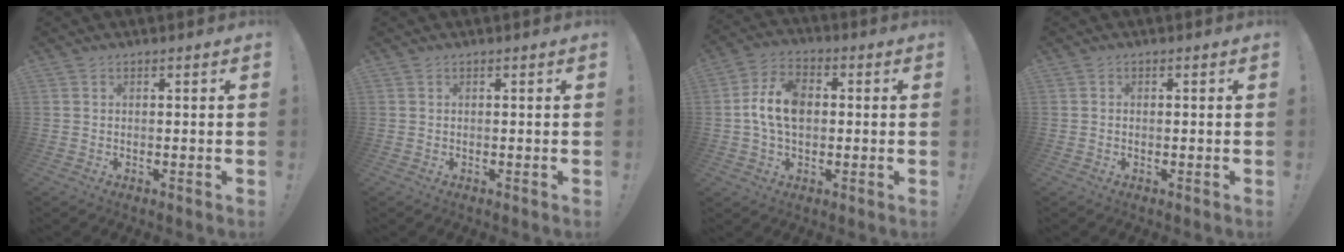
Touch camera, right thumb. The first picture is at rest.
{"total": 0.0}
{"total": 11.6, "force": [0.2, 7.7, 8.7], "torque": [-0.168, 0.012, 0.006]}
{"total": 0.0}